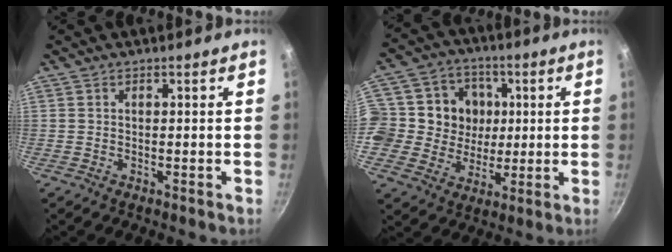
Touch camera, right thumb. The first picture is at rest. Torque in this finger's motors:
{"motor_torque": [2.46, 2.54, 0.42, -0.29, 0.25]}